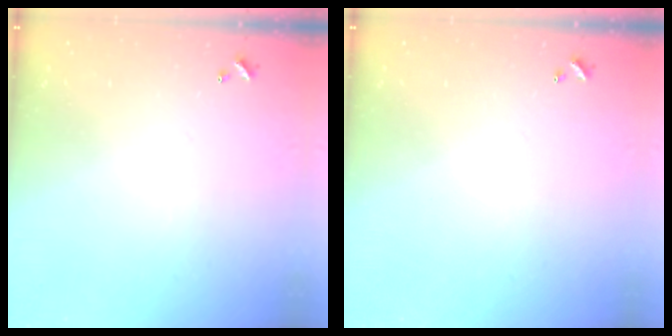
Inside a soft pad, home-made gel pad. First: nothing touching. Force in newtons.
{"total": 0.0}